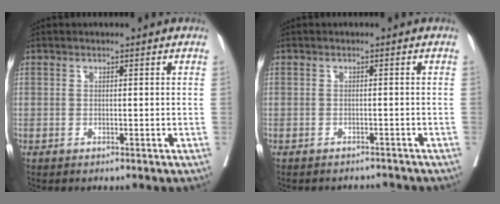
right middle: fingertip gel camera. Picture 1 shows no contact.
{"total": 3.1, "force": [-3.0, 0.6, -0.1], "torque": [0.006, -0.003, -0.038]}